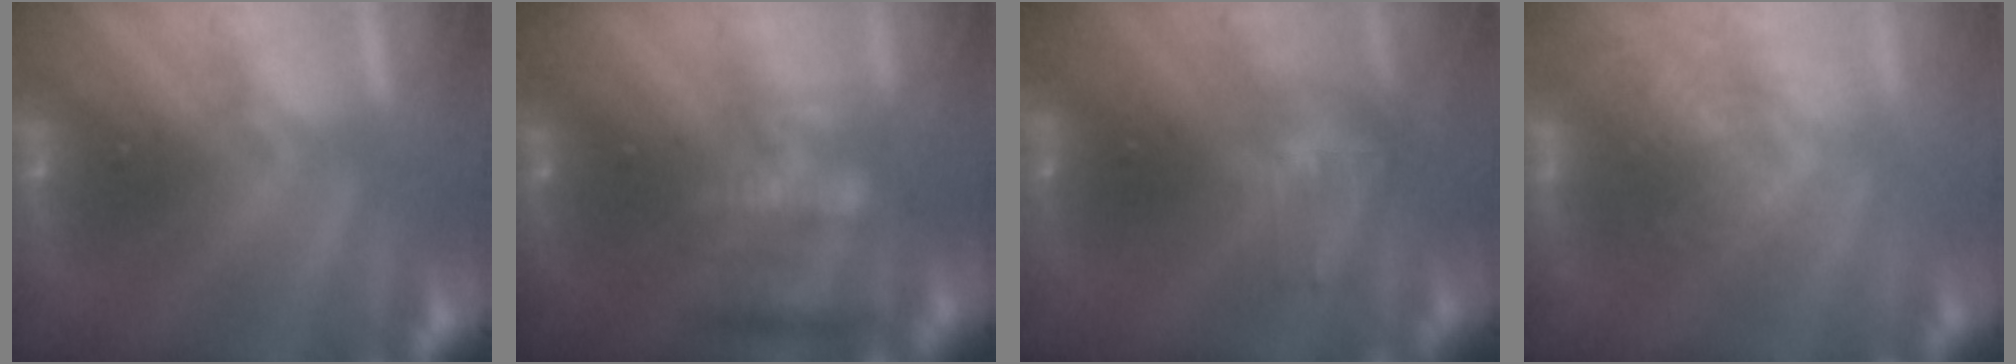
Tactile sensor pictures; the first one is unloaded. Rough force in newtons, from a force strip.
{"total": 7.2}
{"total": 5.4}
{"total": 3.6}